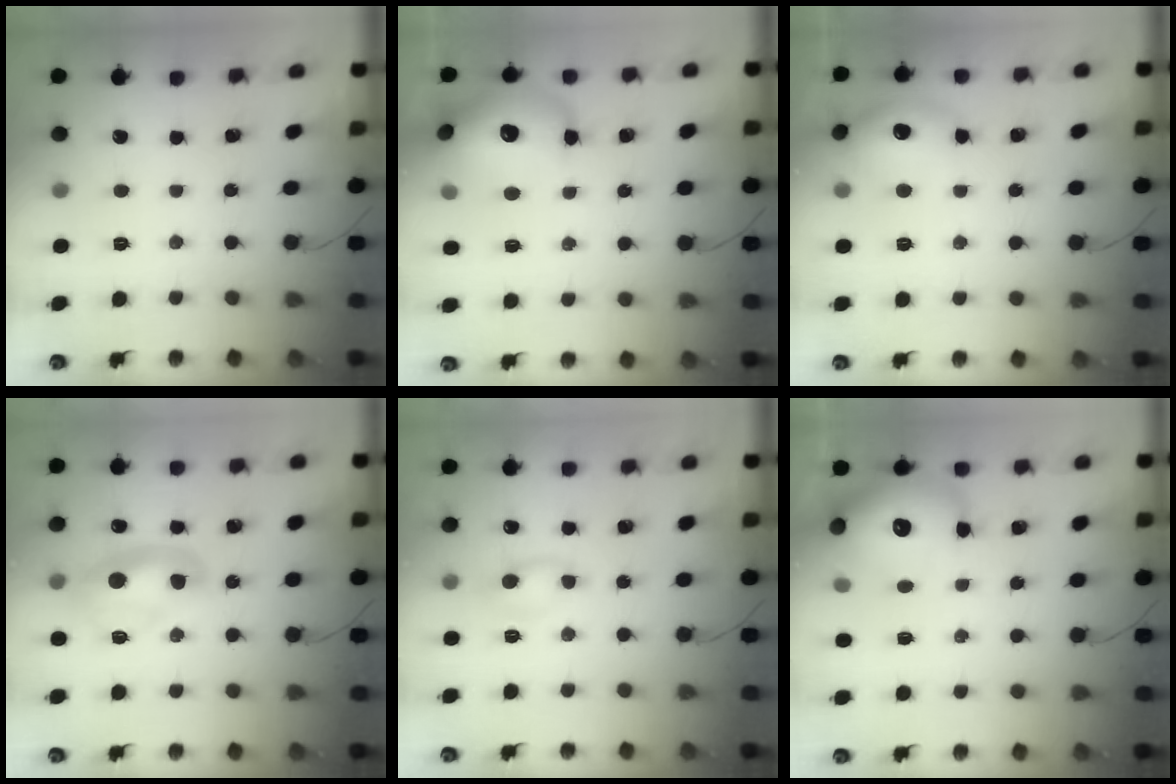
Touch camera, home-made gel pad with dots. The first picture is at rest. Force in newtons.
{"total": 18.5, "press": 18.4, "slide": 2.3}
{"total": 11.6, "press": 11.5, "slide": 1.2}
{"total": 10.1, "press": 10.0, "slide": 1.0}
{"total": 3.8, "press": 3.6, "slide": 1.3}
{"total": 18.3, "press": 18.1, "slide": 2.9}